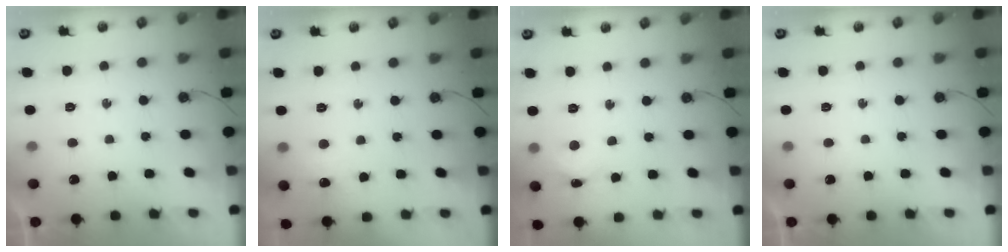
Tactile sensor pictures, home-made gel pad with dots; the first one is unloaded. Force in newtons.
{"total": 5.4, "press": 5.3, "slide": 0.7}
{"total": 3.2, "press": 3.2, "slide": 0.5}
{"total": 0.0}